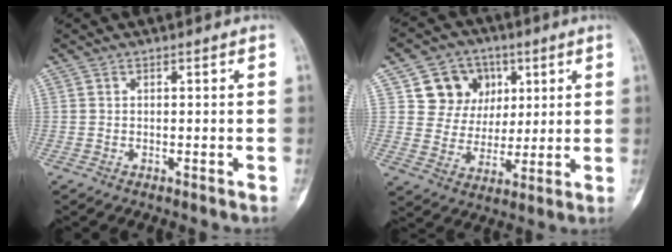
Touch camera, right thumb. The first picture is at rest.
{"total": 11.4, "force": [4.4, 10.0, 3.5], "torque": [-0.012, -0.008, 0.075]}